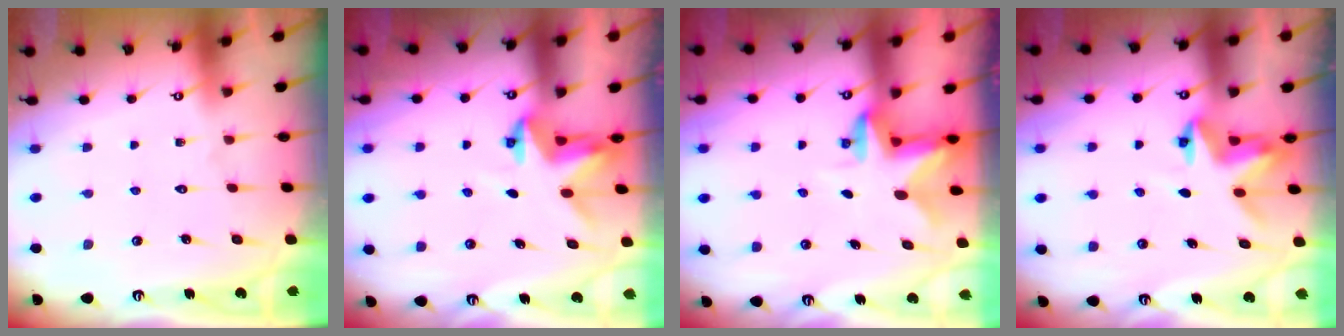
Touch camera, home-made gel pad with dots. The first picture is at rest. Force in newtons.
{"total": 3.4, "press": 3.4, "slide": 0.2}
{"total": 2.4, "press": 2.4, "slide": 0.4}
{"total": 4.0, "press": 3.9, "slide": 0.5}